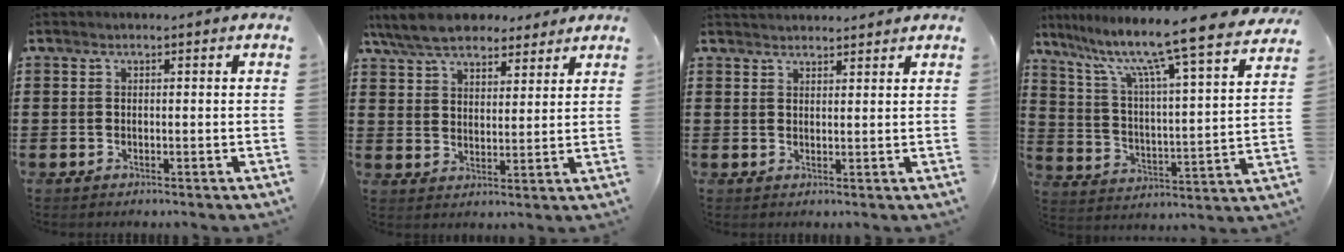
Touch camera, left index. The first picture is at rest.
{"total": 8.0, "force": [6.8, 2.7, 3.1], "torque": [-0.086, -0.006, 0.129]}
{"total": 1.8, "force": [1.8, 0.1, 0.0], "torque": [-0.004, 0.000, 0.036]}
{"total": 10.2, "force": [8.5, -1.1, 5.5], "torque": [-0.132, -0.072, 0.129]}